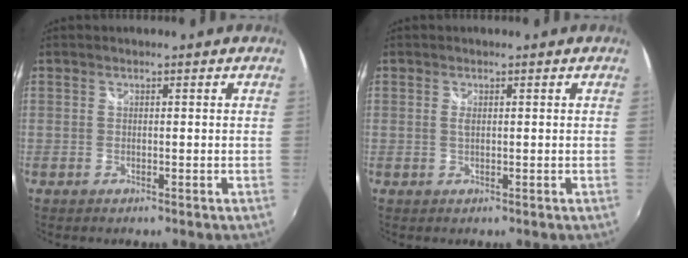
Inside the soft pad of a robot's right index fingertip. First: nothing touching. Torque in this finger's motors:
{"motor_torque": [0.05, 0.03, 0.04, 0.03]}